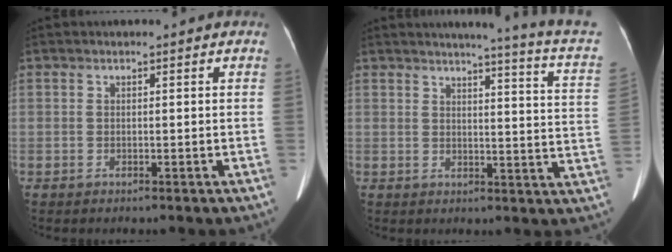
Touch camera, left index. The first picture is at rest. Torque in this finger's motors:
{"motor_torque": [0.13, -1.59, 0.01, 0.08]}